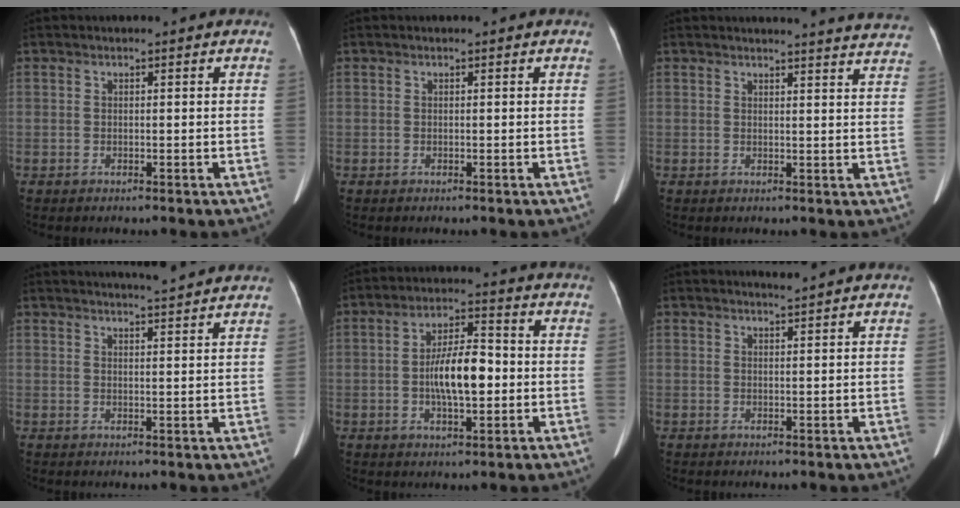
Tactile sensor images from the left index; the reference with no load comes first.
{"total": 0.0}
{"total": 13.0, "force": [12.7, 0.3, 2.5], "torque": [-0.012, -0.064, 0.113]}
{"total": 6.2, "force": [5.8, -0.6, 2.1], "torque": [-0.034, 0.008, 0.071]}
{"total": 8.9, "force": [-1.2, 2.9, 8.3], "torque": [-0.158, 0.010, -0.019]}
{"total": 1.2, "force": [1.0, -0.5, 0.1], "torque": [-0.012, -0.006, 0.023]}